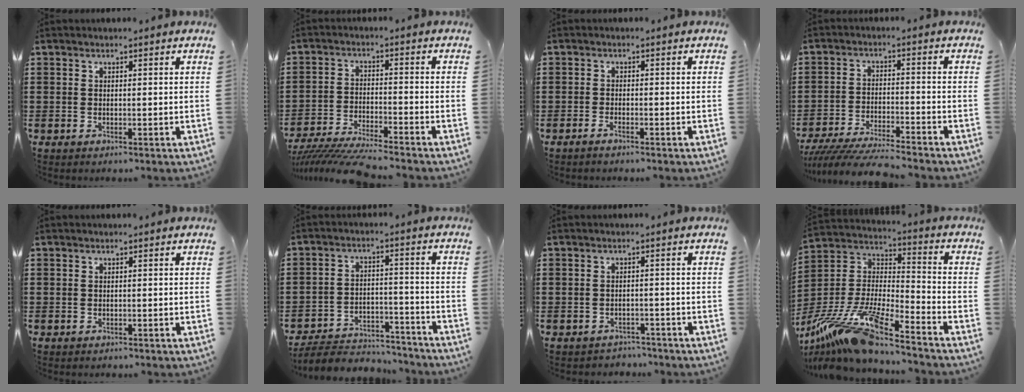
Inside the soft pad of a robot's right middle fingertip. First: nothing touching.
{"total": 6.4, "force": [-6.1, -0.1, 1.9], "torque": [-0.045, -0.014, -0.122]}
{"total": 1.0, "force": [-0.8, 0.1, 0.6], "torque": [-0.012, -0.003, -0.016]}
{"total": 5.9, "force": [-5.6, 0.2, 1.7], "torque": [-0.038, -0.008, -0.112]}
{"total": 0.0}
{"total": 5.5, "force": [-5.3, 1.3, 0.7], "torque": [-0.018, 0.014, -0.109]}
{"total": 1.7, "force": [-1.6, 0.5, -0.2], "torque": [-0.004, 0.002, -0.037]}
{"total": 15.9, "force": [-13.2, 1.0, 8.8], "torque": [-0.192, 0.012, -0.258]}